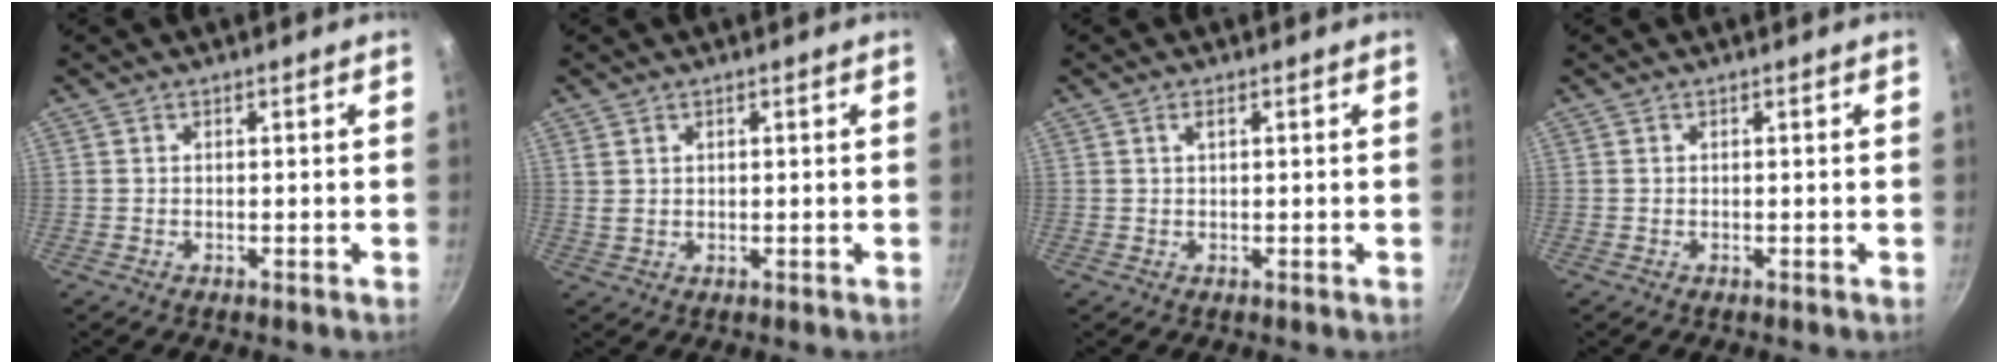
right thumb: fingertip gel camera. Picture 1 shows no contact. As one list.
[{"total": 1.3, "force": [0.9, 0.8, 0.4], "torque": [-0.007, -0.004, 0.019]}, {"total": 1.1, "force": [0.3, 0.4, 1.0], "torque": [-0.016, 0.001, 0.004]}, {"total": 0.0}]